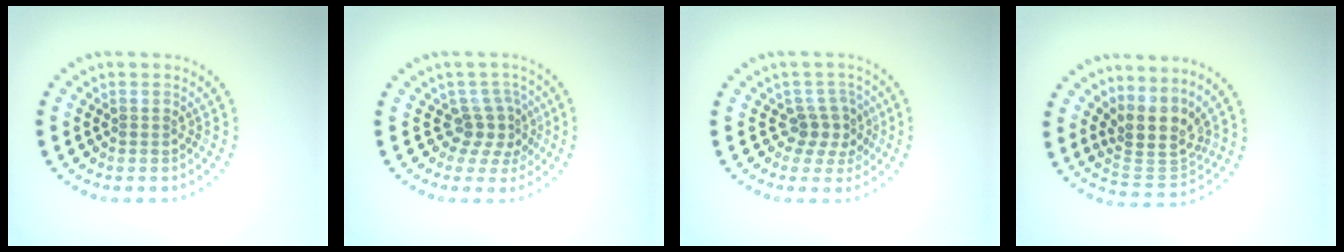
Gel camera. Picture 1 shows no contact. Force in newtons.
{"total": 2.9, "press": 2.1, "slide": 2.0}
{"total": 2.4, "press": 2.1, "slide": 1.2}
{"total": 4.1, "press": 3.1, "slide": 2.8}